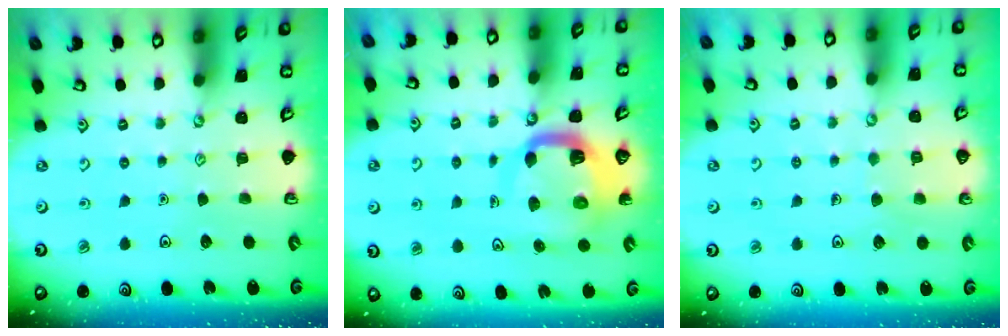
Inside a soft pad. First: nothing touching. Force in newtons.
{"total": 9.2, "press": 9.1, "slide": 1.2}
{"total": 4.8, "press": 4.7, "slide": 0.3}